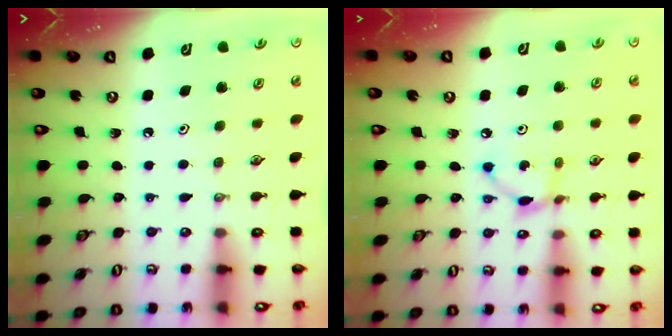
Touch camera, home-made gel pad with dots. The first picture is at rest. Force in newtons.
{"total": 5.4, "press": 5.4, "slide": 0.2}